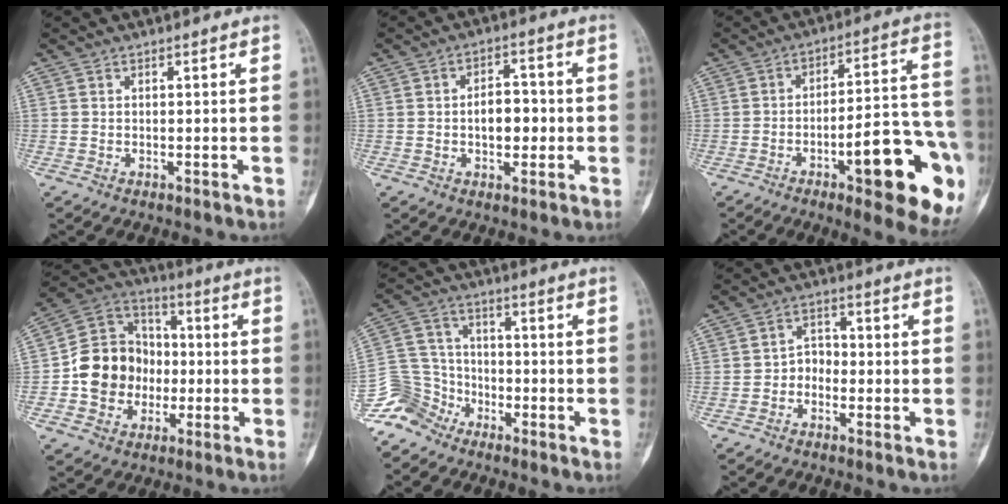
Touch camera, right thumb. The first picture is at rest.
{"total": 6.5, "force": [-0.6, 4.1, 5.0], "torque": [-0.056, 0.016, -0.012]}
{"total": 22.0, "force": [-8.5, 6.2, 19.2], "torque": [-0.202, 0.046, -0.108]}
{"total": 14.5, "force": [-2.2, 12.6, 6.9], "torque": [-0.079, 0.034, -0.044]}
{"total": 8.4, "force": [-6.3, 5.5, 0.2], "torque": [0.016, 0.053, -0.137]}
{"total": 3.5, "force": [-1.3, 2.7, 1.9], "torque": [-0.009, 0.020, -0.035]}